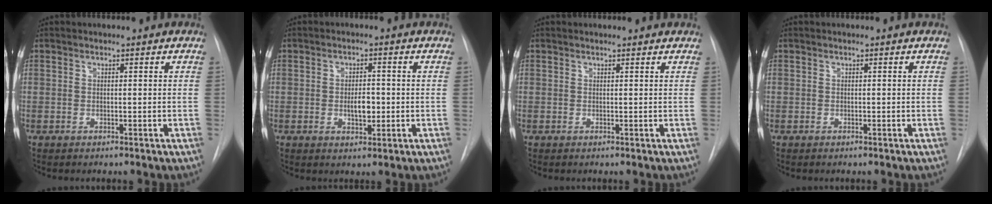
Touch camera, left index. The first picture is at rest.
{"total": 3.5, "force": [-1.3, 1.5, 2.9], "torque": [-0.045, -0.004, -0.014]}
{"total": 1.3, "force": [1.2, 0.3, 0.3], "torque": [-0.011, 0.006, 0.007]}
{"total": 0.0}